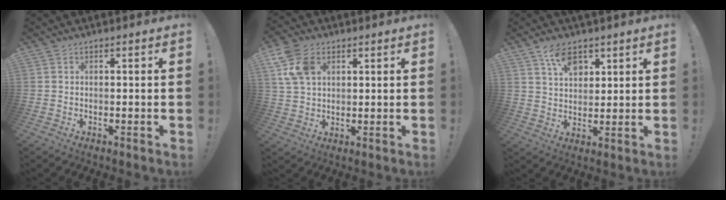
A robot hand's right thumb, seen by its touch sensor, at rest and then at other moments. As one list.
[{"total": 10.5, "force": [4.1, 7.2, 6.4], "torque": [-0.121, 0.000, 0.081]}, {"total": 8.2, "force": [5.1, 4.3, 4.7], "torque": [-0.078, -0.022, 0.093]}]